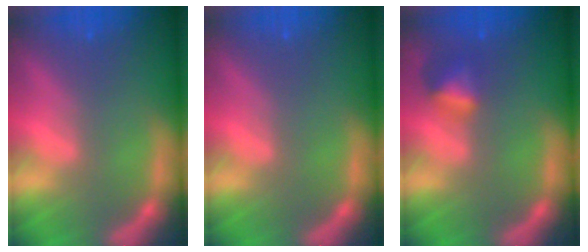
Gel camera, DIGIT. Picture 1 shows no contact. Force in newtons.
{"total": 0.0}
{"total": 2.4}